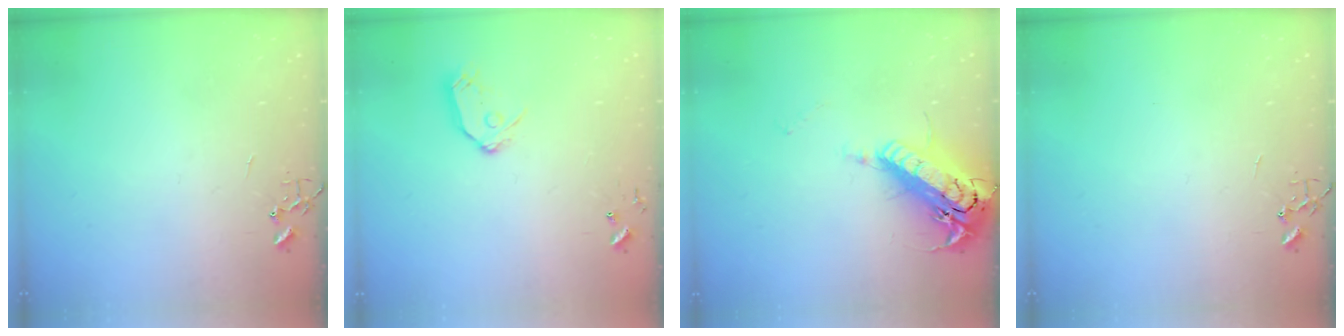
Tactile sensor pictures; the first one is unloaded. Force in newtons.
{"total": 9.2, "press": 9.1, "slide": 0.8}
{"total": 21.3, "press": 20.9, "slide": 4.0}
{"total": 0.0}